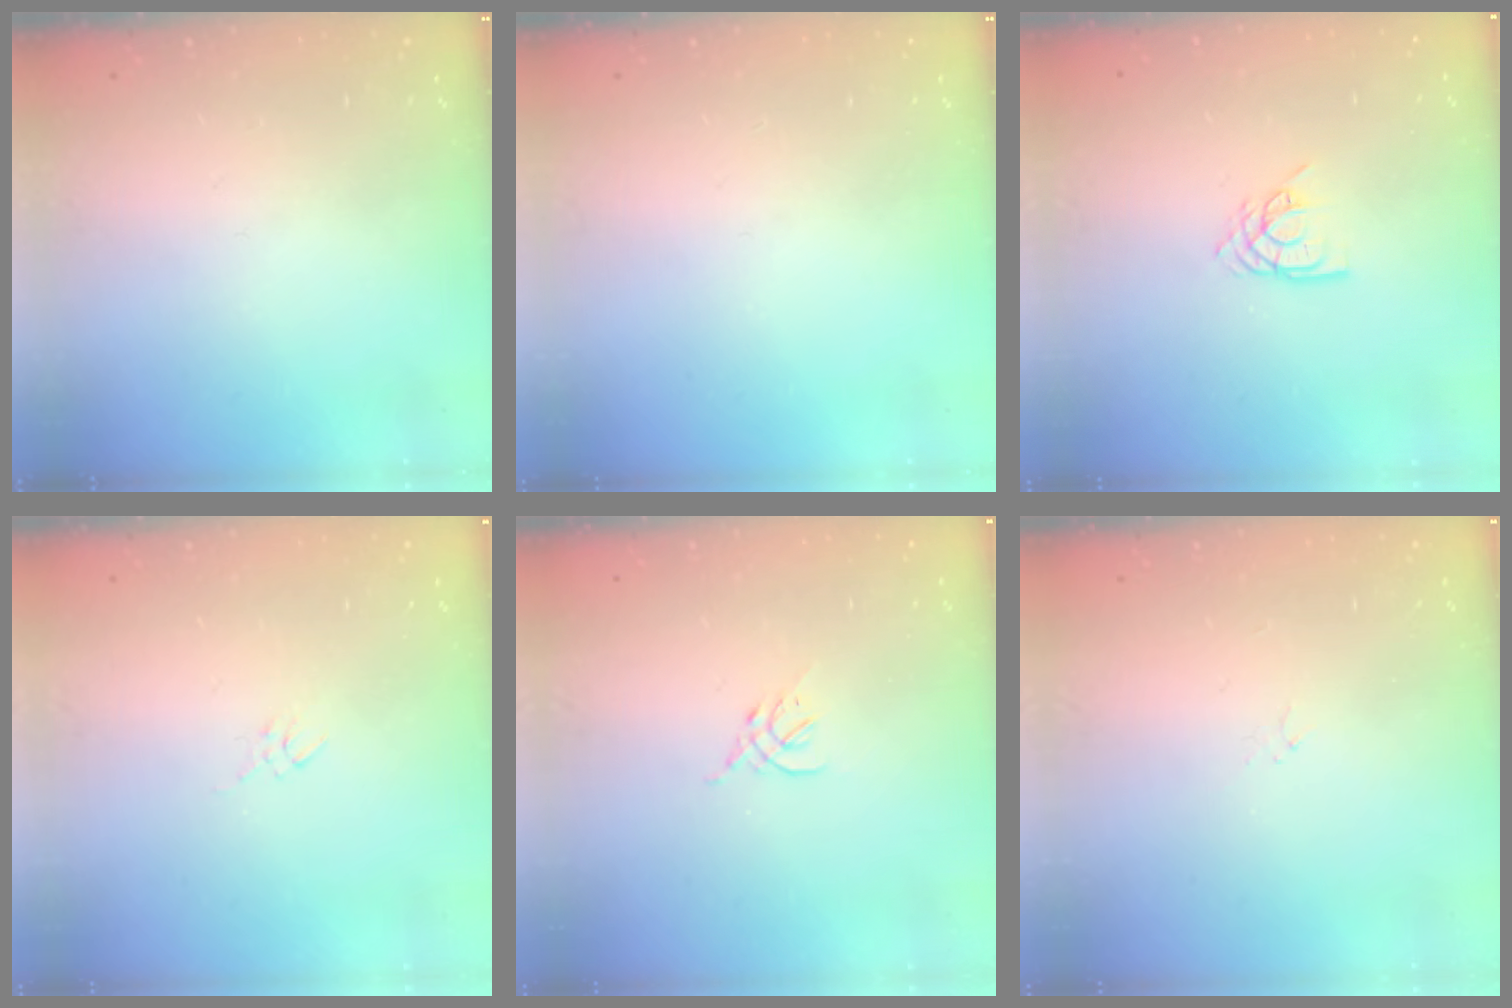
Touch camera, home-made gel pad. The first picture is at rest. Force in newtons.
{"total": 0.0}
{"total": 7.9, "press": 7.8, "slide": 0.9}
{"total": 2.7, "press": 2.7, "slide": 0.5}
{"total": 2.3, "press": 2.2, "slide": 0.5}
{"total": 0.9, "press": 0.8, "slide": 0.4}